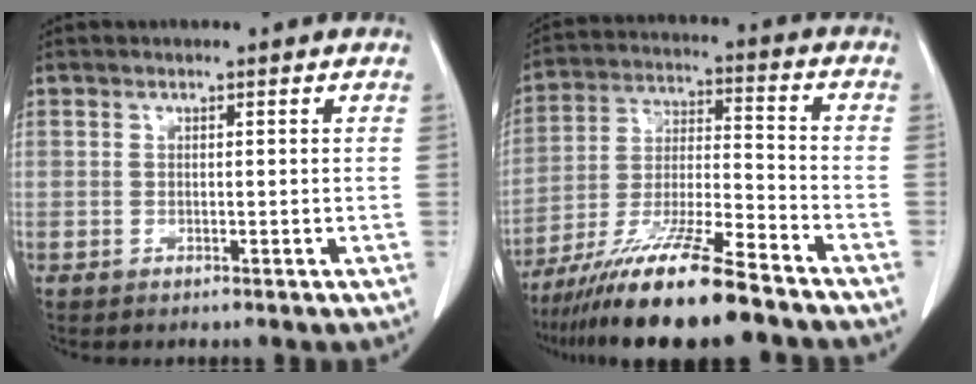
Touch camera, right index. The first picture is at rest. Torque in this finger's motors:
{"motor_torque": [1.04, -1.10, 1.05, 0.21]}